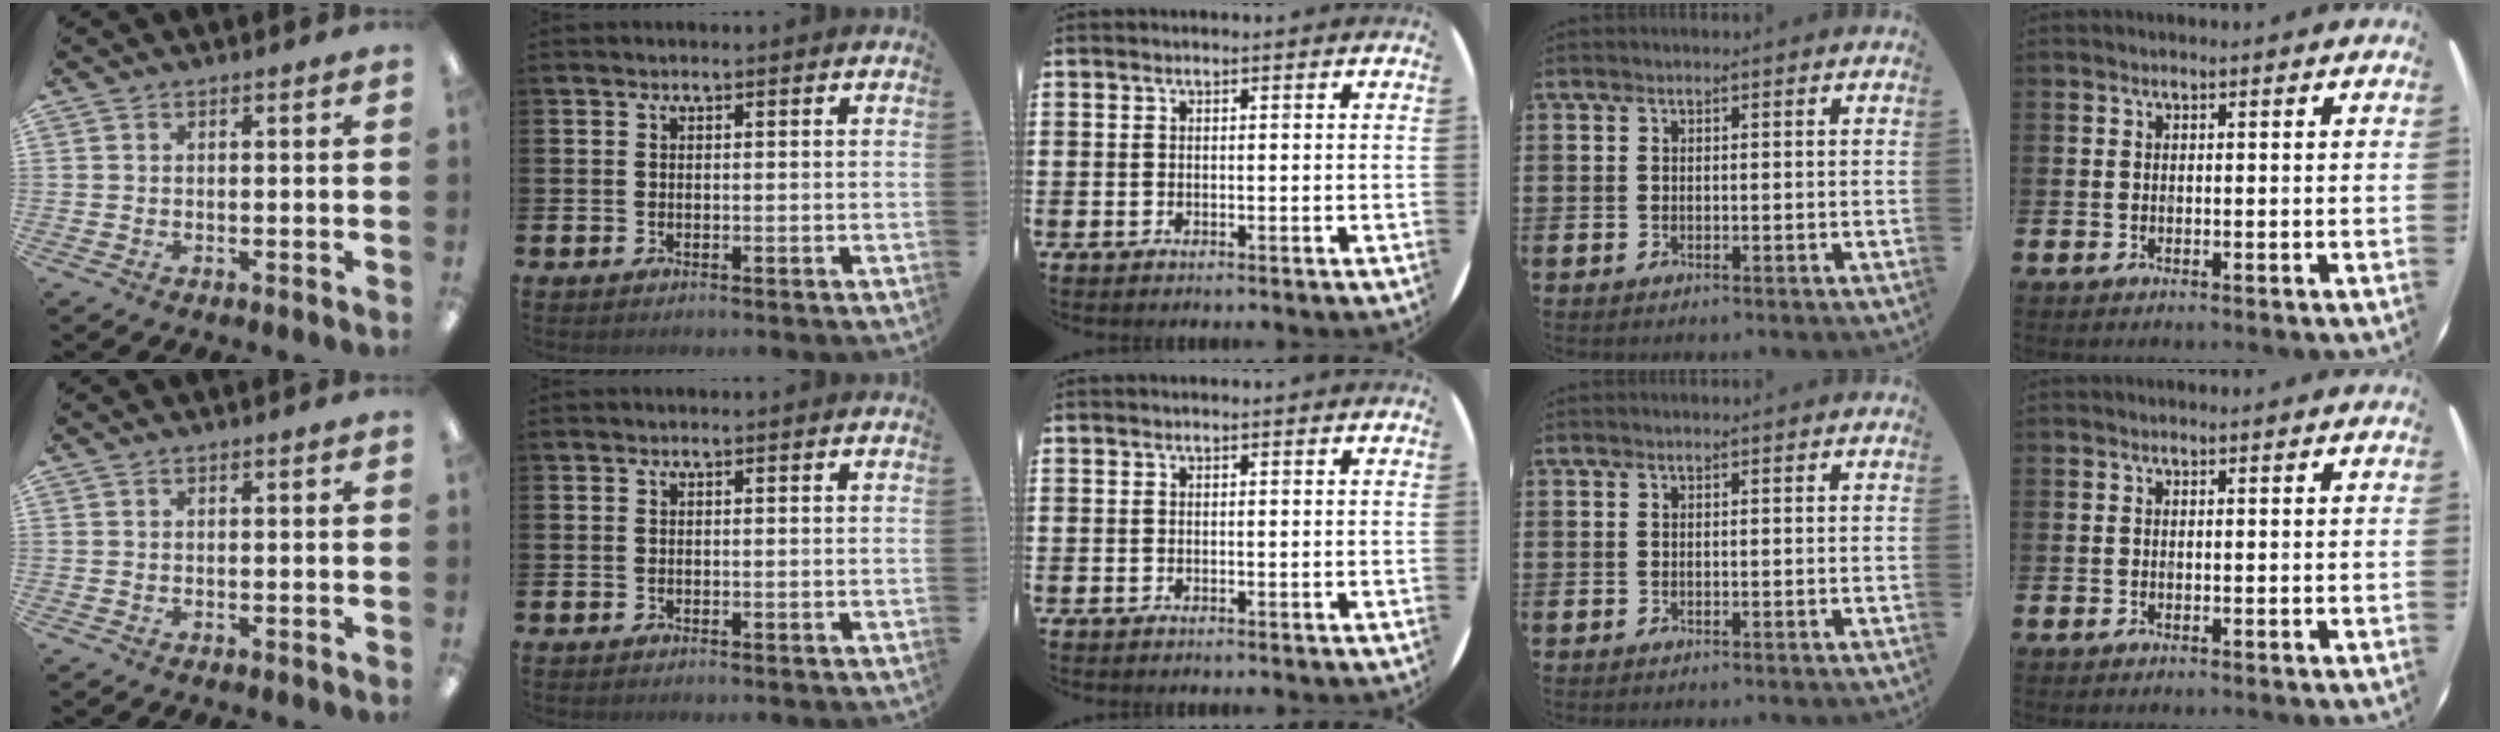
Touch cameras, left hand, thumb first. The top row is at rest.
{}